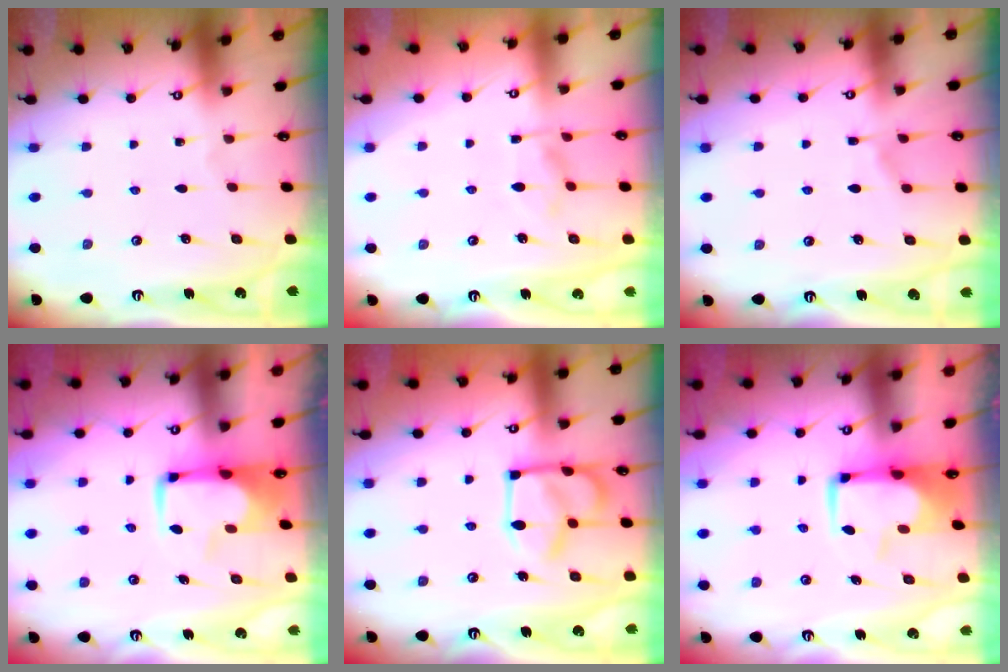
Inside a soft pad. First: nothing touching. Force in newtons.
{"total": 3.8, "press": 3.6, "slide": 1.1}
{"total": 5.6, "press": 5.6, "slide": 0.6}
{"total": 0.8, "press": 0.5, "slide": 0.6}
{"total": 14.1, "press": 14.1, "slide": 0.9}
{"total": 0.9, "press": 0.1, "slide": 0.9}